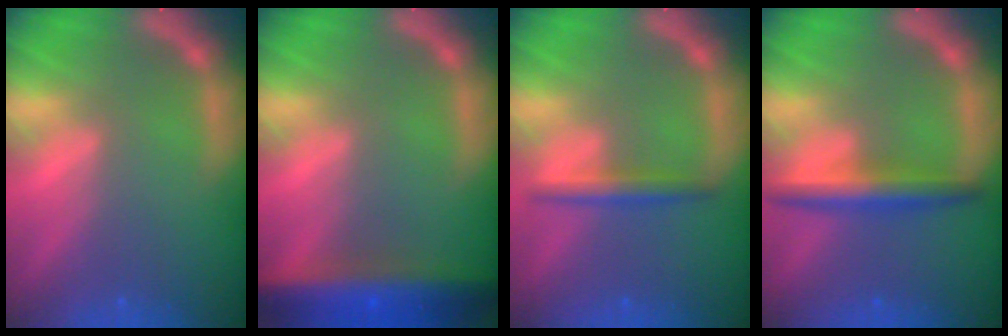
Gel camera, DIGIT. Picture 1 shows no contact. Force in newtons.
{"total": 9.0}
{"total": 2.4}
{"total": 3.9}